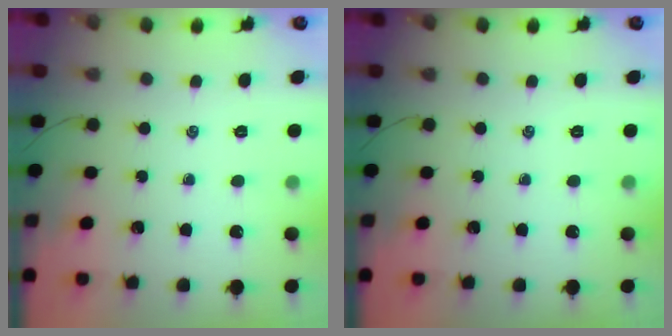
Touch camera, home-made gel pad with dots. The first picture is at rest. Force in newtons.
{"total": 0.0}